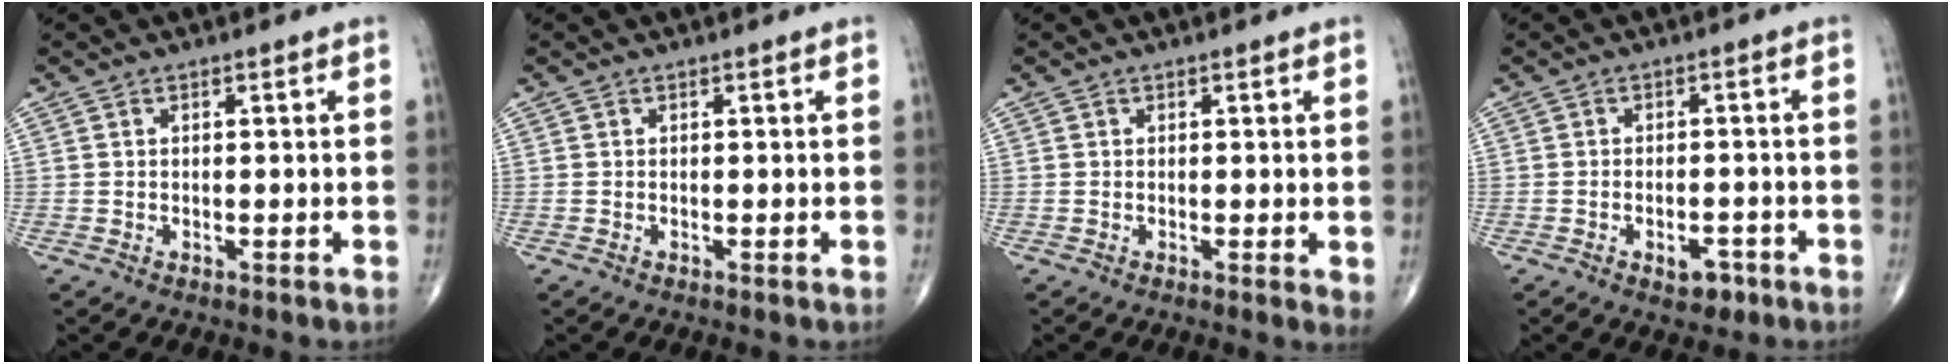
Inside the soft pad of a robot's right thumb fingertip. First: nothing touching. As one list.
[{"total": 0.0}, {"total": 1.7, "force": [0.1, 0.6, 1.6], "torque": [-0.023, -0.007, -0.002]}, {"total": 4.1, "force": [-2.2, 2.3, 2.6], "torque": [-0.025, 0.012, -0.028]}]